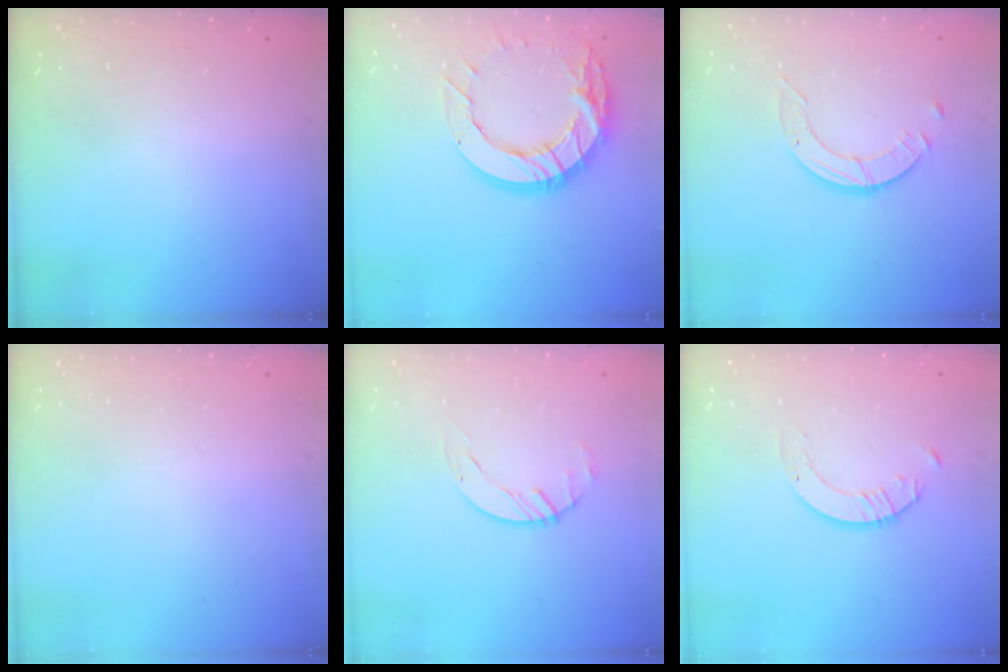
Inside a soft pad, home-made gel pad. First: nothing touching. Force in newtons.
{"total": 15.9, "press": 15.9, "slide": 1.3}
{"total": 3.6, "press": 3.6, "slide": 0.4}
{"total": 0.0}
{"total": 1.4, "press": 1.4, "slide": 0.2}
{"total": 2.3, "press": 2.3, "slide": 0.2}